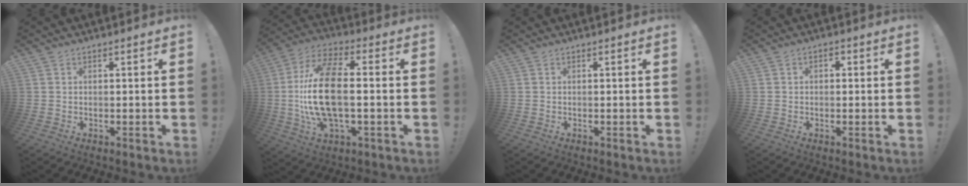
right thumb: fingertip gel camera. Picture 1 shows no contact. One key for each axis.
{"total": 19.1, "fx": -0.5, "fy": 8.8, "fz": 16.9, "tx": -0.340, "ty": 0.002, "tz": -0.009}
{"total": 0.0}
{"total": 1.5, "fx": -0.5, "fy": 1.2, "fz": 0.8, "tx": -0.008, "ty": 0.004, "tz": -0.012}